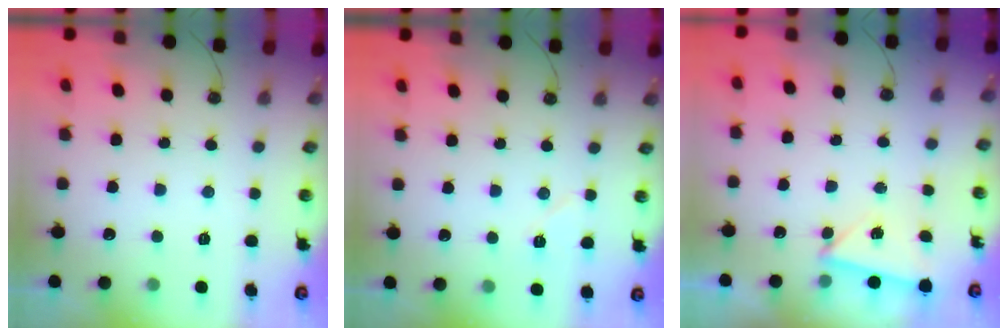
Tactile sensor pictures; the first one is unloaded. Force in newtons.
{"total": 6.3, "press": 4.4, "slide": 4.5}
{"total": 3.0, "press": 3.0, "slide": 0.5}